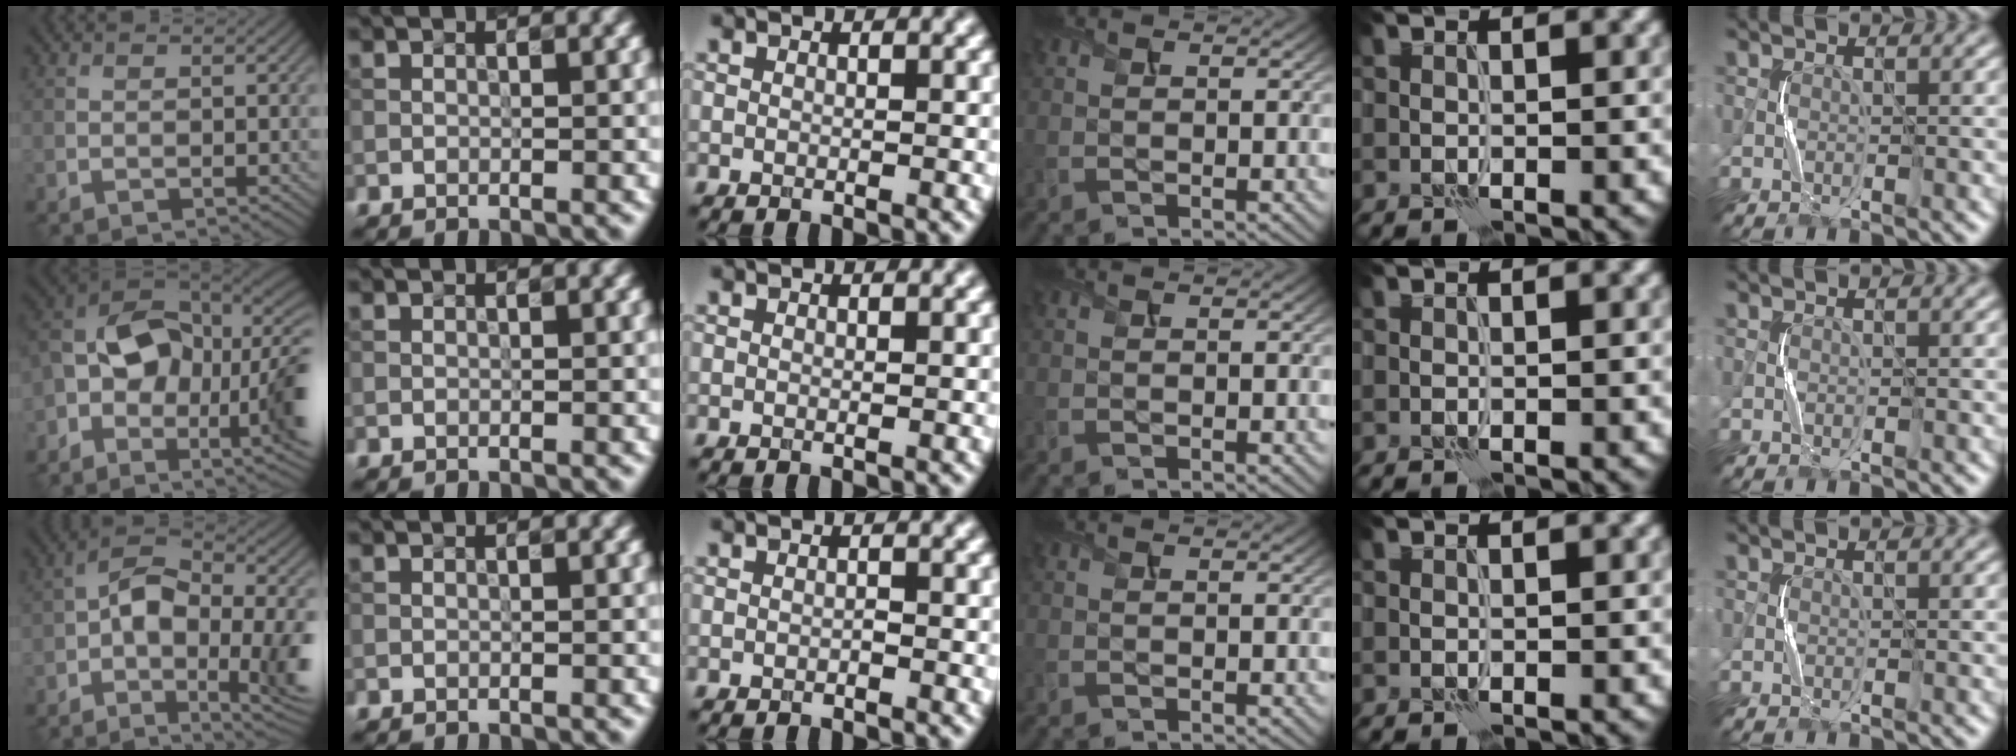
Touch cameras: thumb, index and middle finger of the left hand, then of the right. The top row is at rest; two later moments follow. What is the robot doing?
{"motion": "squeeze", "object": "stress ball aka squeeze ball"}